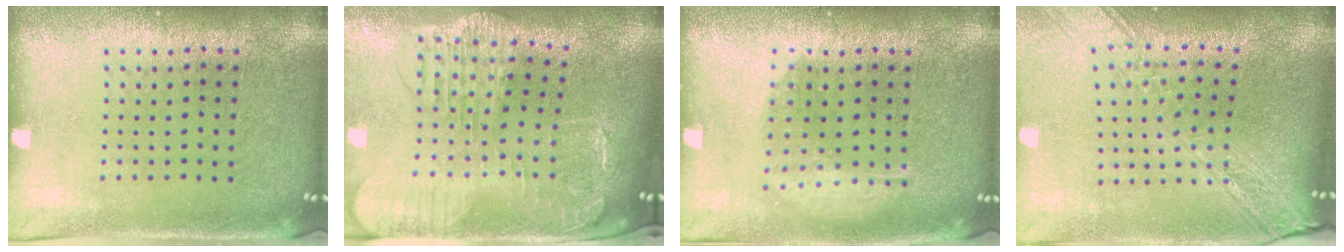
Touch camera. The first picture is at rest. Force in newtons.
{"total": 2.5, "press": 2.2, "slide": 1.2}
{"total": 1.5, "press": 1.3, "slide": 0.7}
{"total": 2.8, "press": 2.2, "slide": 1.7}